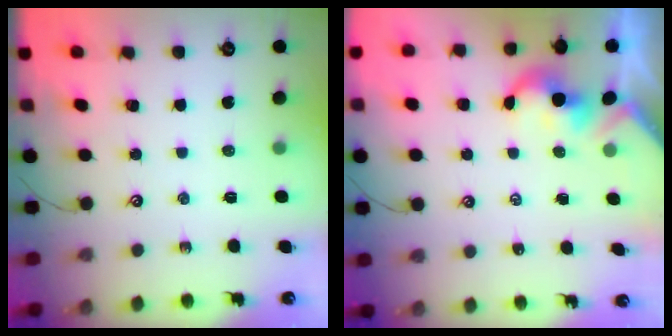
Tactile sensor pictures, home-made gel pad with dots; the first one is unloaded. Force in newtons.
{"total": 2.2, "press": 2.2, "slide": 0.4}